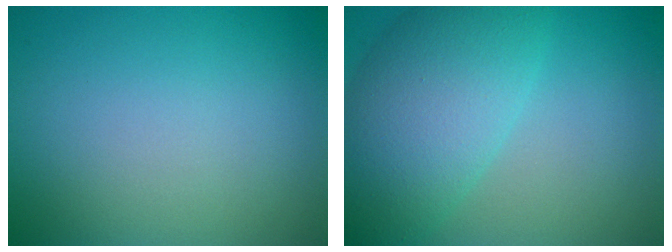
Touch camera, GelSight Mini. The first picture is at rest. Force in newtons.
{"total": 8.0, "press": 8.0, "slide": 0.2}